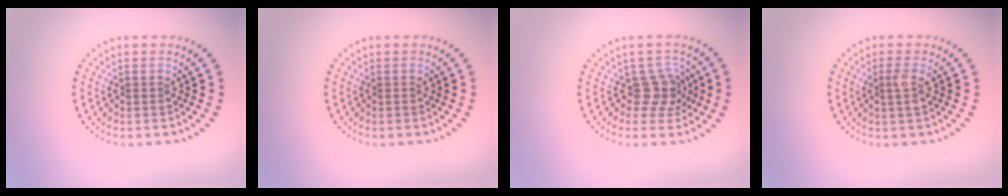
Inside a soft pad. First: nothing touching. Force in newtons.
{"total": 0.0}
{"total": 2.5, "press": 1.9, "slide": 1.6}
{"total": 1.5, "press": 1.3, "slide": 0.9}